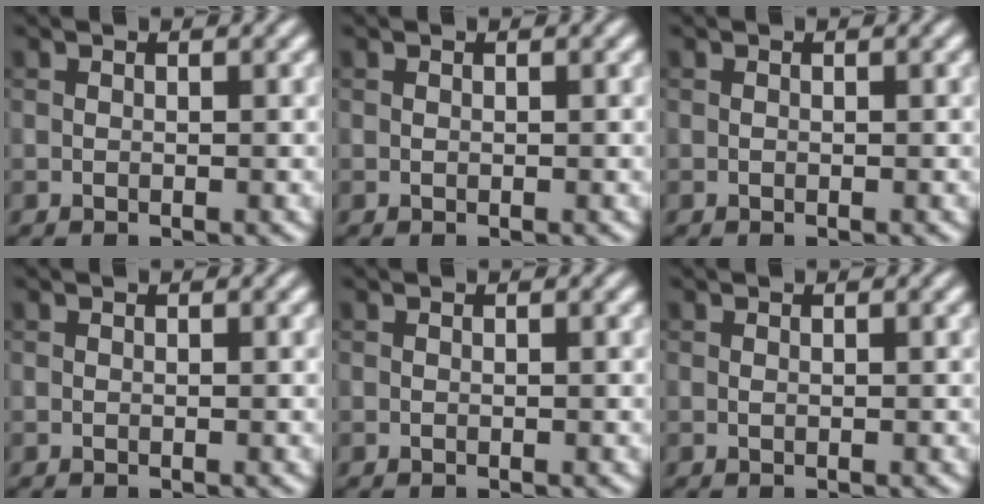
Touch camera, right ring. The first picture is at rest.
{"total": 0.0}
{"total": 0.0}
{"total": 0.0}
{"total": 0.0}
{"total": 0.0}